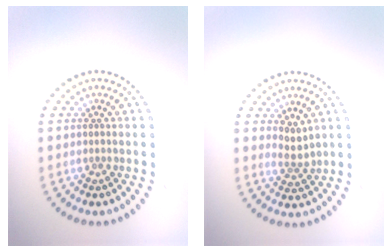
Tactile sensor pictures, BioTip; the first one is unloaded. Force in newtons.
{"total": 1.8, "press": 1.2, "slide": 1.4}